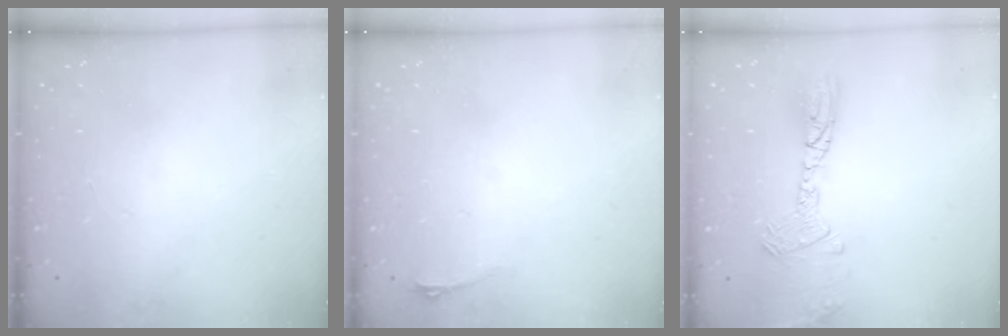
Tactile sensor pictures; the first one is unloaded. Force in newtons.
{"total": 2.9, "press": 2.6, "slide": 1.5}
{"total": 13.0, "press": 12.6, "slide": 3.3}